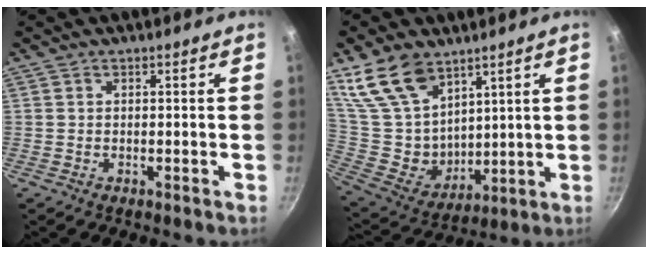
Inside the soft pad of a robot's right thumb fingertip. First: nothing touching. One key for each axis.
{"total": 17.0, "fx": 10.4, "fy": 10.7, "fz": 8.2, "tx": -0.122, "ty": -0.058, "tz": 0.220}